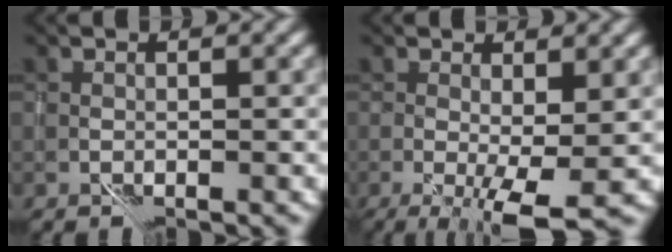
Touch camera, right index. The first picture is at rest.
{"total": 4.3, "force": [-0.2, 0.6, 4.2], "torque": [-0.072, -0.004, 0.000]}